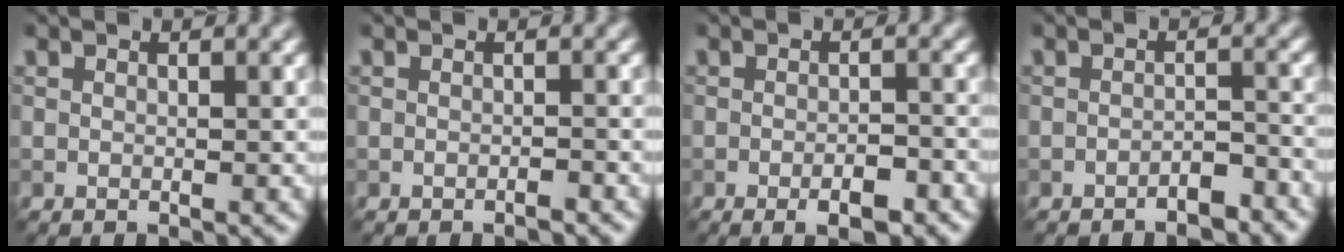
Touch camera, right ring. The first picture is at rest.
{"total": 0.8, "force": [-0.6, 0.1, 0.4], "torque": [-0.003, 0.001, -0.011]}
{"total": 3.0, "force": [-1.6, 0.8, 2.5], "torque": [-0.039, -0.003, -0.023]}
{"total": 2.3, "force": [-1.9, 0.5, 1.2], "torque": [-0.014, 0.006, -0.030]}